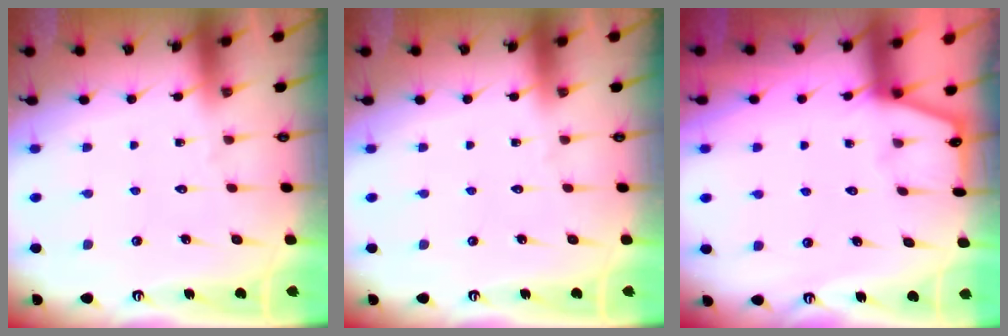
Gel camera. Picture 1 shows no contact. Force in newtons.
{"total": 0.0}
{"total": 2.1, "press": 2.1, "slide": 0.3}